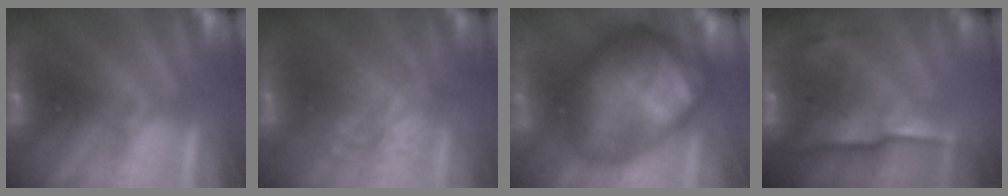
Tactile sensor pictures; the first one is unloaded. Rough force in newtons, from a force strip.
{"total": 2.3}
{"total": 8.1}
{"total": 7.3}